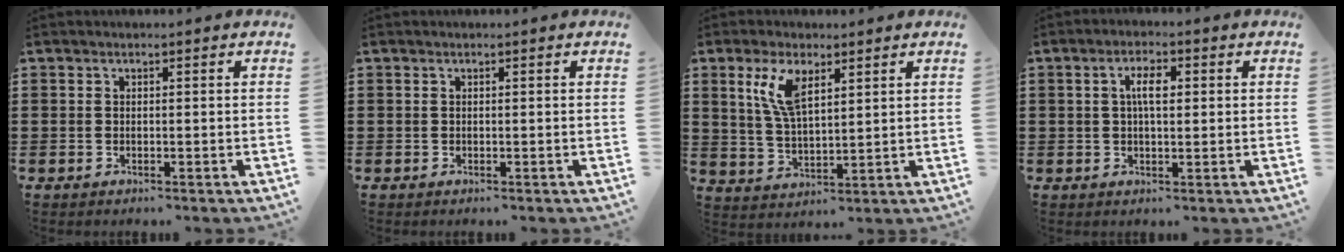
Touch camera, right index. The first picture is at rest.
{"total": 0.0}
{"total": 7.0, "force": [3.2, 2.7, 5.6], "torque": [-0.120, 0.006, 0.057]}
{"total": 3.7, "force": [0.5, 1.4, 3.4], "torque": [-0.068, 0.007, 0.006]}